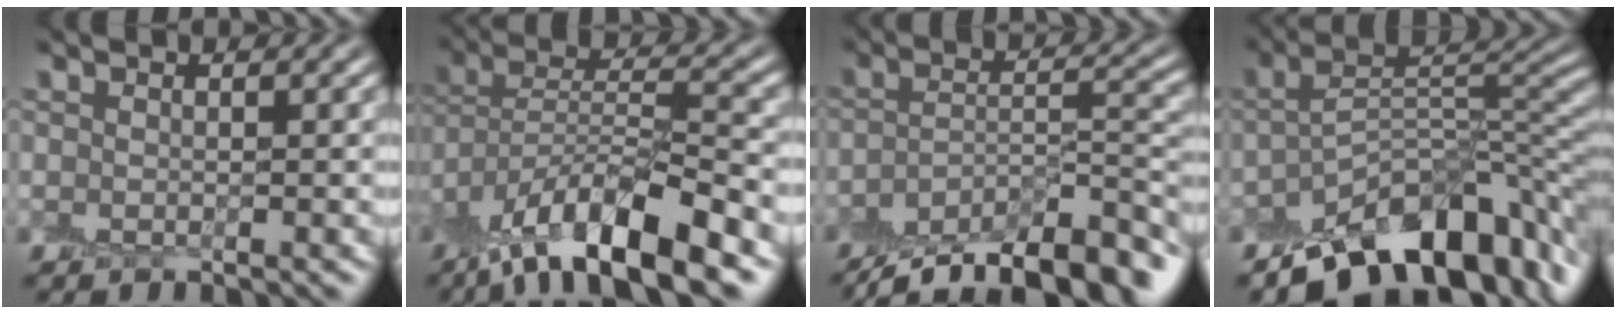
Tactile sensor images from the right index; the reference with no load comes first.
{"total": 10.8, "force": [-7.0, 2.8, 7.7], "torque": [-0.126, 0.010, -0.138]}
{"total": 11.8, "force": [-8.8, 4.0, 6.8], "torque": [-0.115, -0.004, -0.138]}
{"total": 10.4, "force": [-6.7, 4.6, 6.6], "torque": [-0.086, 0.001, -0.122]}